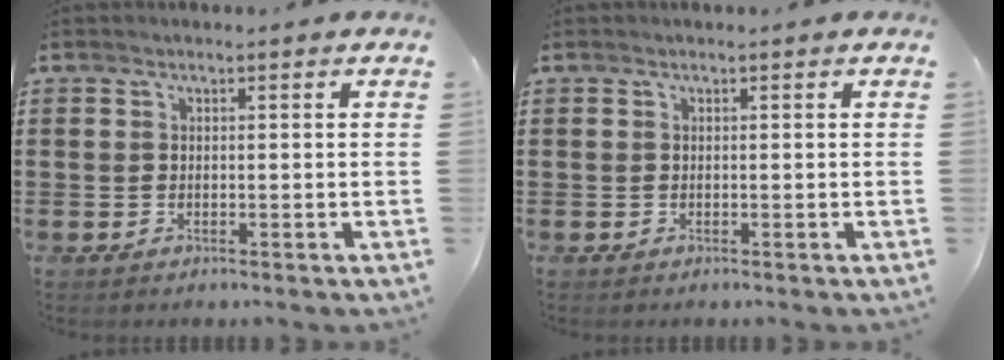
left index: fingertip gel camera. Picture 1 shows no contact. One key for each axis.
{"total": 0.0}